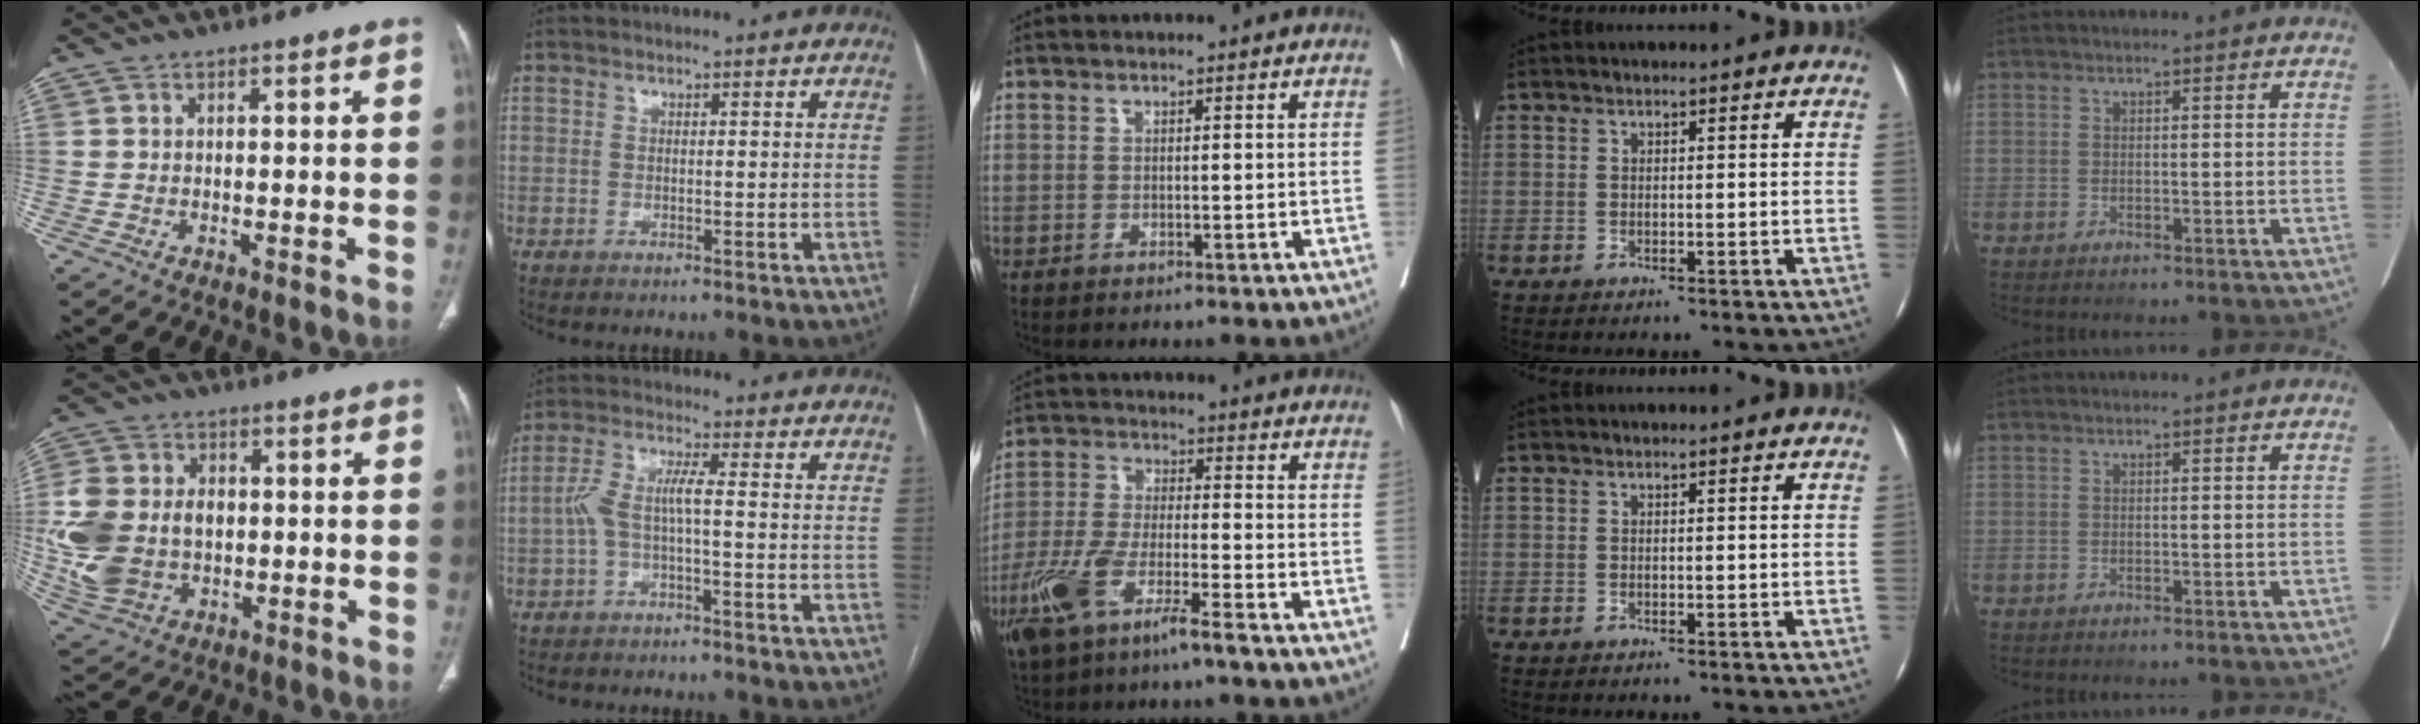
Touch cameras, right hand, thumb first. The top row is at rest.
{"thumb": {"total": 16.3, "force": [-0.7, 12.2, 10.7], "torque": [-0.233, 0.006, 0.003]}, "index": {"total": 4.9, "force": [-1.2, 0.6, 4.7], "torque": [-0.106, 0.022, -0.023]}, "middle": {"total": 9.8, "force": [-6.0, 1.3, 7.6], "torque": [-0.163, -0.012, -0.118]}}